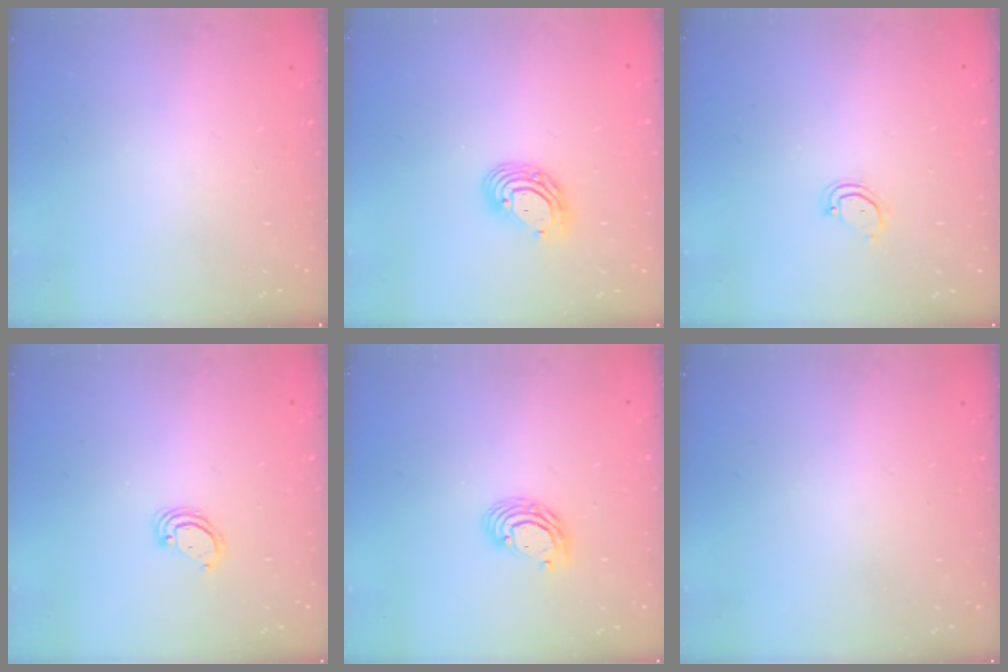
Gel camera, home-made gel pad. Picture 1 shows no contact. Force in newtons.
{"total": 8.8, "press": 8.6, "slide": 1.7}
{"total": 2.5, "press": 2.5, "slide": 0.1}
{"total": 3.4, "press": 3.4, "slide": 0.3}
{"total": 6.7, "press": 6.7, "slide": 0.6}
{"total": 0.0}